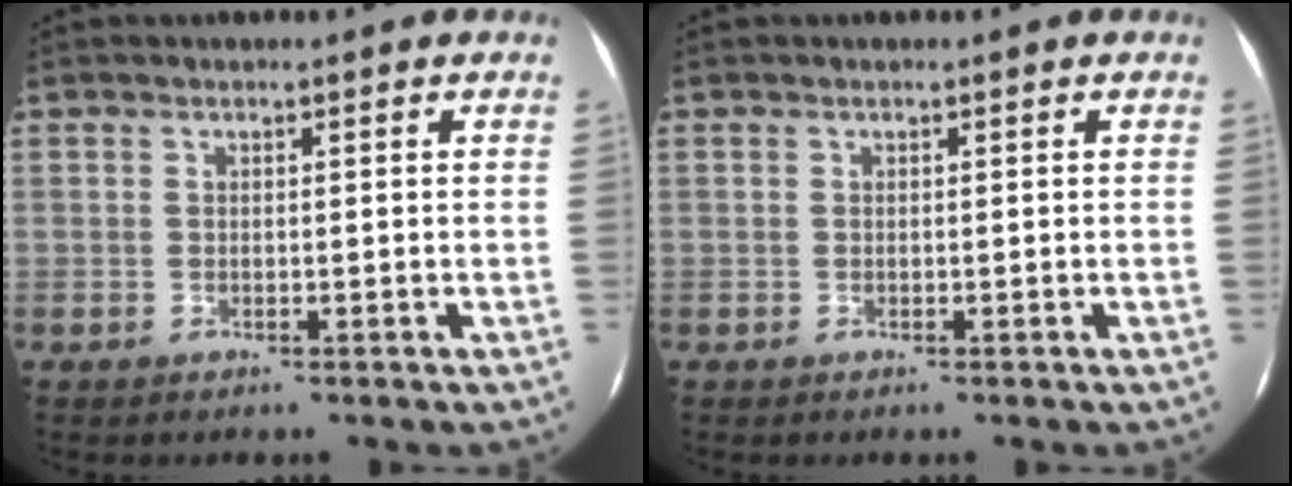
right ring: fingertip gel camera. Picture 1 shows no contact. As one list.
[{"total": 0.0}]